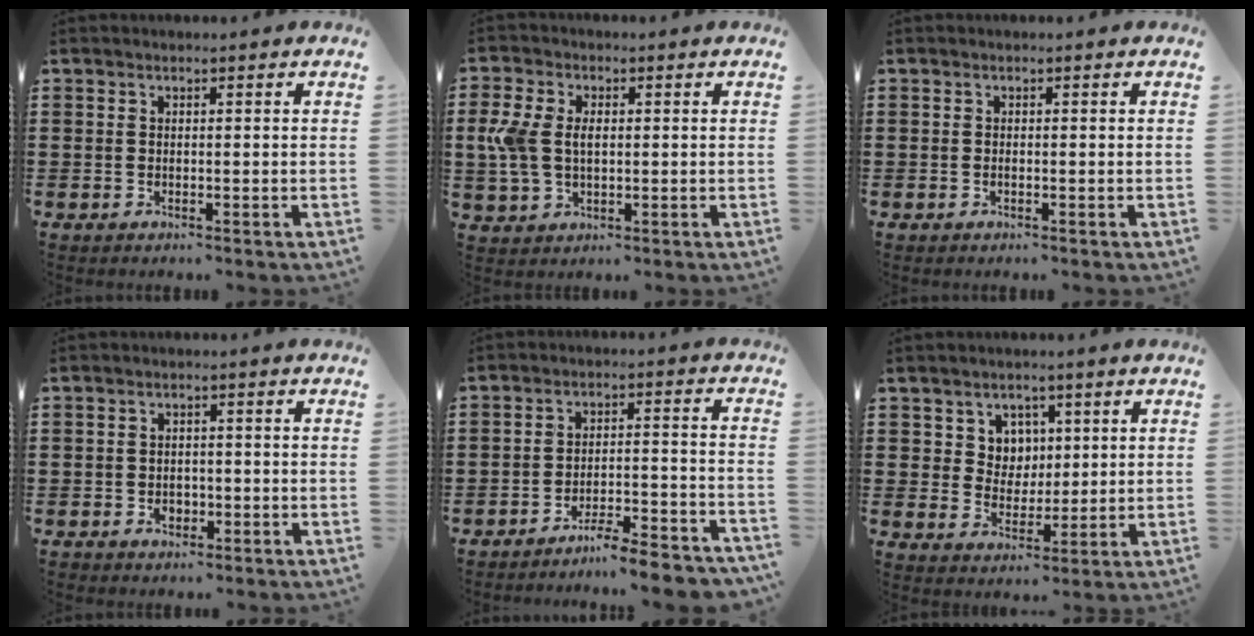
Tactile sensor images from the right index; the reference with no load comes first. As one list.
[{"total": 5.5, "force": [0.4, 3.6, 4.1], "torque": [-0.117, 0.002, -0.003]}, {"total": 0.0}, {"total": 1.8, "force": [-0.7, 1.5, 0.6], "torque": [-0.016, 0.002, -0.017]}, {"total": 6.0, "force": [-5.6, -0.2, 1.9], "torque": [-0.030, -0.002, -0.107]}, {"total": 4.7, "force": [2.2, 4.1, 0.6], "torque": [-0.028, 0.006, 0.039]}]